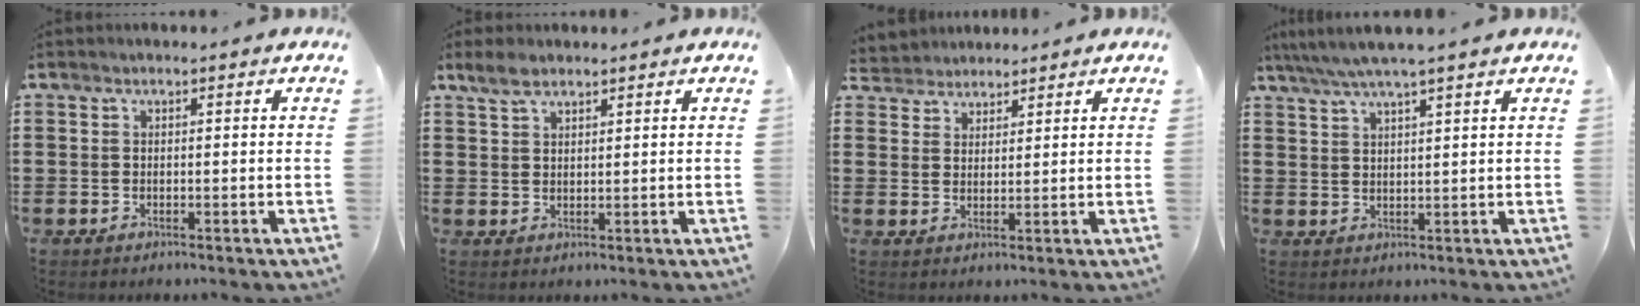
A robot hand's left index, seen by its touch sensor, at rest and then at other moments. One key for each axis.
{"total": 3.2, "fx": 2.4, "fy": 1.4, "fz": 1.6, "tx": -0.038, "ty": 0.005, "tz": 0.046}
{"total": 3.1, "fx": 2.7, "fy": 1.2, "fz": -0.7, "tx": 0.000, "ty": -0.002, "tz": 0.052}
{"total": 3.9, "fx": 3.1, "fy": -0.3, "fz": 2.3, "tx": -0.051, "ty": -0.008, "tz": 0.055}